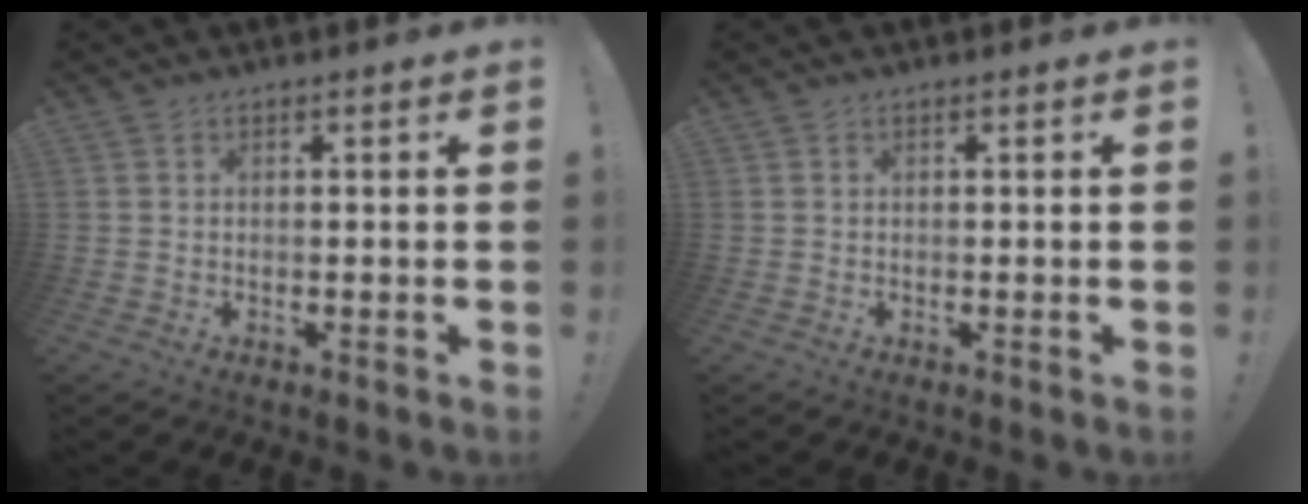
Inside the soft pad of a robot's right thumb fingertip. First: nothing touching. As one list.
[{"total": 0.0}]